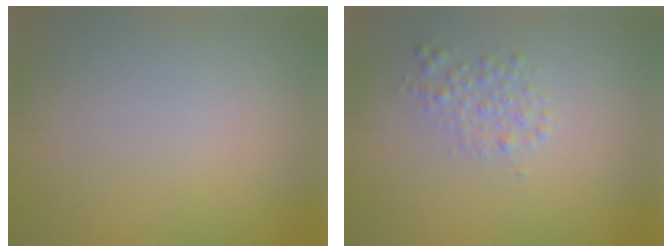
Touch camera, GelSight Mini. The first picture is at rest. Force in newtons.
{"total": 1.6, "press": 1.6, "slide": 0.1}